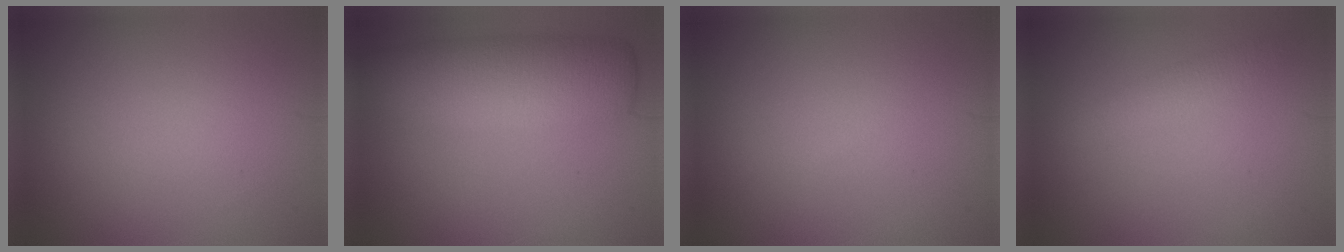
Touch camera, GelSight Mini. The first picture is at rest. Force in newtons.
{"total": 8.1, "press": 8.1, "slide": 0.4}
{"total": 0.0}
{"total": 2.0, "press": 2.0, "slide": 0.1}